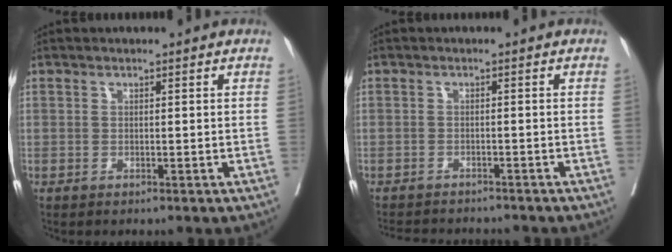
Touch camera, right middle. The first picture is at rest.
{"total": 8.1, "force": [-7.7, 1.4, 2.1], "torque": [-0.029, -0.003, -0.104]}